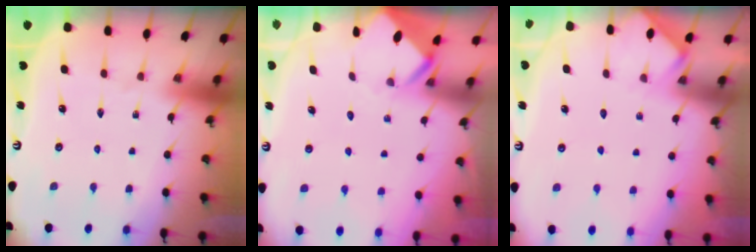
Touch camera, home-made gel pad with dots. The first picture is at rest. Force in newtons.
{"total": 3.5, "press": 3.5, "slide": 0.3}
{"total": 2.6, "press": 2.6, "slide": 0.4}